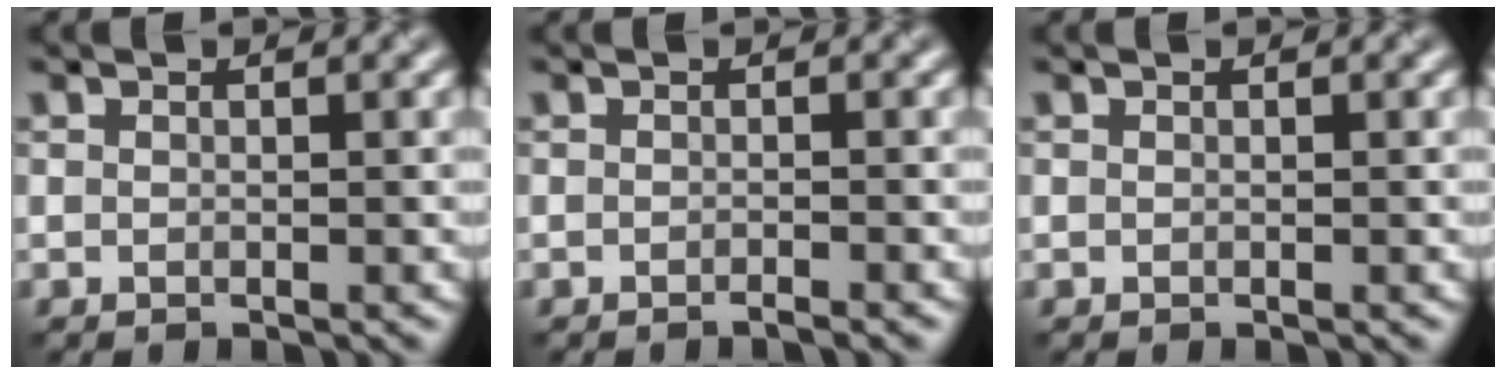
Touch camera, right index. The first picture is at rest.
{"total": 1.0, "force": [-0.7, 0.3, 0.7], "torque": [-0.005, -0.002, -0.011]}
{"total": 0.0}